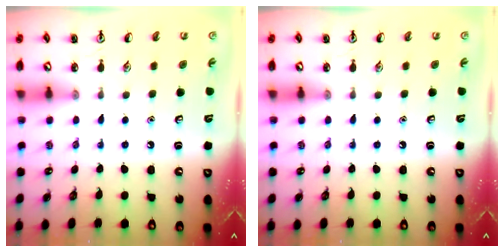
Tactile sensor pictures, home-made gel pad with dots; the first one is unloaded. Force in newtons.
{"total": 0.0}